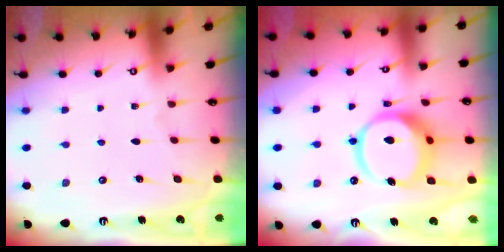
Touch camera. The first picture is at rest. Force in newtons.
{"total": 14.0, "press": 13.9, "slide": 1.9}